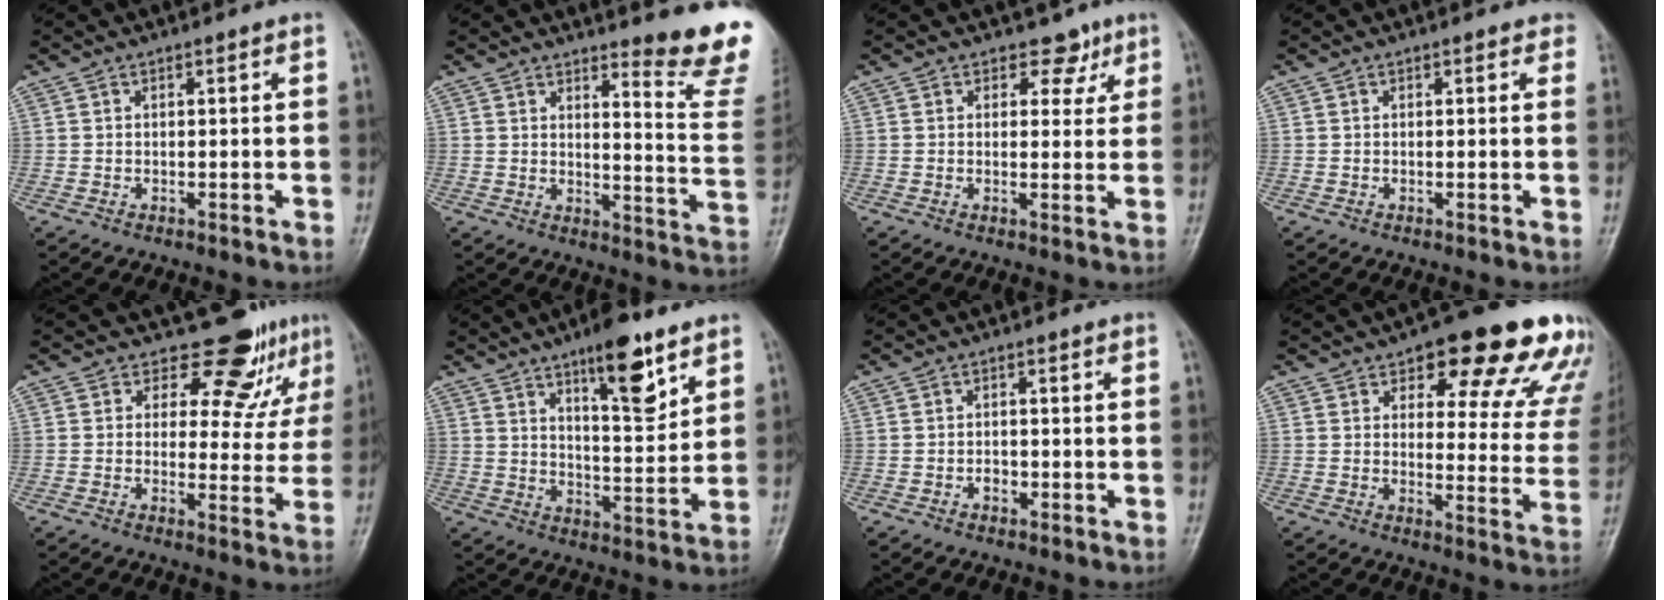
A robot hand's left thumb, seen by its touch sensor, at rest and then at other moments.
{"total": 13.2, "force": [11.6, 0.8, 6.2], "torque": [-0.055, -0.139, 0.130]}
{"total": 3.9, "force": [2.4, 2.9, 1.0], "torque": [0.022, -0.008, 0.029]}
{"total": 1.3, "force": [0.9, 0.7, 0.6], "torque": [0.009, -0.002, -0.002]}
{"total": 8.7, "force": [7.1, 4.5, 2.3], "torque": [0.016, -0.052, 0.078]}
{"total": 12.1, "force": [7.4, 3.8, 8.8], "torque": [-0.109, -0.045, 0.118]}
{"total": 1.6, "force": [-0.7, 1.3, 0.7], "torque": [0.000, 0.007, -0.013]}
{"total": 20.2, "force": [13.4, 7.5, 13.1], "torque": [-0.103, -0.055, 0.155]}